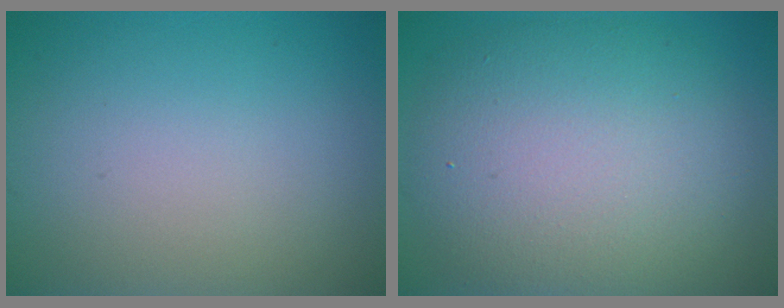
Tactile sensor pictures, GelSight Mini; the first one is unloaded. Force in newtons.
{"total": 9.7, "press": 9.7, "slide": 0.9}